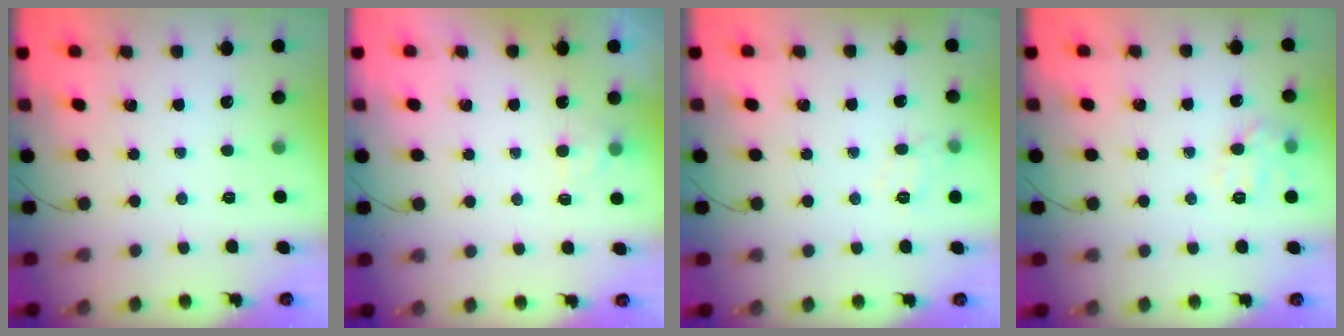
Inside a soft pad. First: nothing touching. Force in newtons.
{"total": 2.7, "press": 2.3, "slide": 1.4}
{"total": 7.8, "press": 7.7, "slide": 1.3}
{"total": 8.7, "press": 8.7, "slide": 0.3}